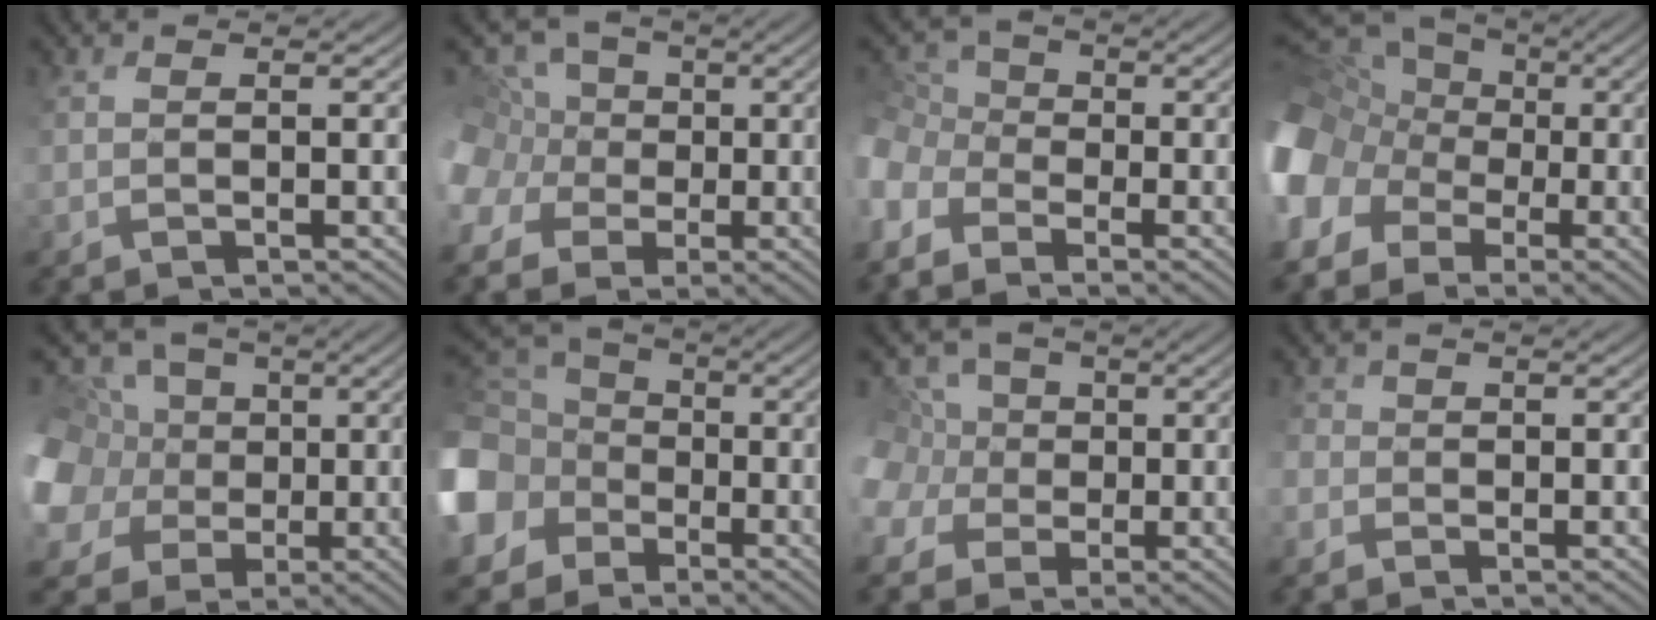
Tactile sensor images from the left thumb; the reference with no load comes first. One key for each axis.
{"total": 7.1, "fx": -1.1, "fy": 6.8, "fz": 1.4, "tx": -0.086, "ty": 0.015, "tz": -0.032}
{"total": 7.2, "fx": -4.9, "fy": 4.9, "fz": 1.7, "tx": -0.066, "ty": -0.016, "tz": -0.081}
{"total": 14.0, "fx": -2.8, "fy": 12.3, "fz": 6.0, "tx": -0.224, "ty": -0.011, "tz": -0.065}
{"total": 12.4, "fx": 0.2, "fy": 11.6, "fz": 4.4, "tx": -0.196, "ty": 0.019, "tz": -0.008}
{"total": 11.9, "fx": -3.7, "fy": 10.6, "fz": 3.9, "tx": -0.176, "ty": -0.031, "tz": -0.077}
{"total": 6.3, "fx": -0.5, "fy": 6.2, "fz": 0.8, "tx": -0.063, "ty": 0.019, "tz": -0.030}
{"total": 2.3, "fx": -1.8, "fy": 1.1, "fz": -1.0, "tx": 0.005, "ty": -0.007, "tz": -0.024}